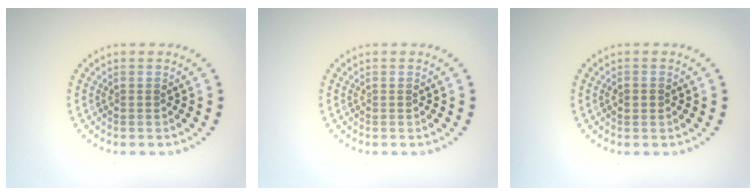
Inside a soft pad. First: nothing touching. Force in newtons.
{"total": 0.0}
{"total": 1.1, "press": 1.1, "slide": 0.1}